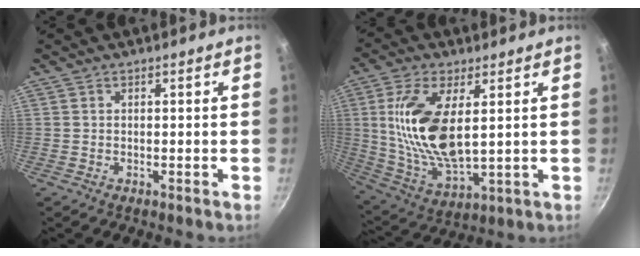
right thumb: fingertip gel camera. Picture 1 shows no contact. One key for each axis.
{"total": 16.9, "fx": 2.9, "fy": 7.6, "fz": 14.8, "tx": -0.297, "ty": -0.020, "tz": 0.068}